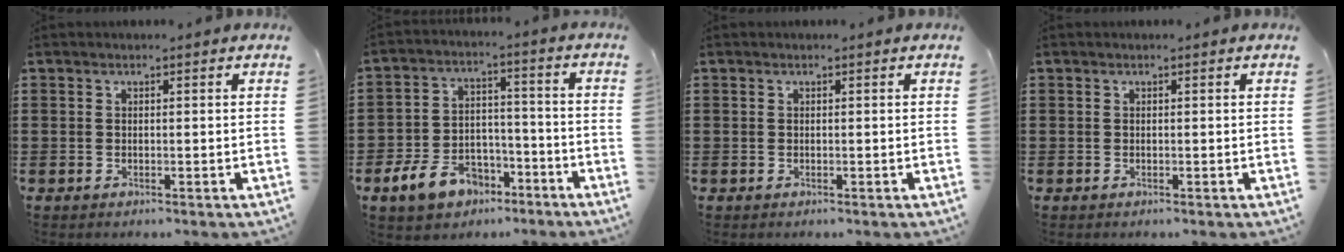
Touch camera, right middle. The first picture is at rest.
{"total": 8.7, "force": [-6.2, 4.9, 3.6], "torque": [-0.087, 0.026, -0.122]}
{"total": 0.0}
{"total": 0.0}